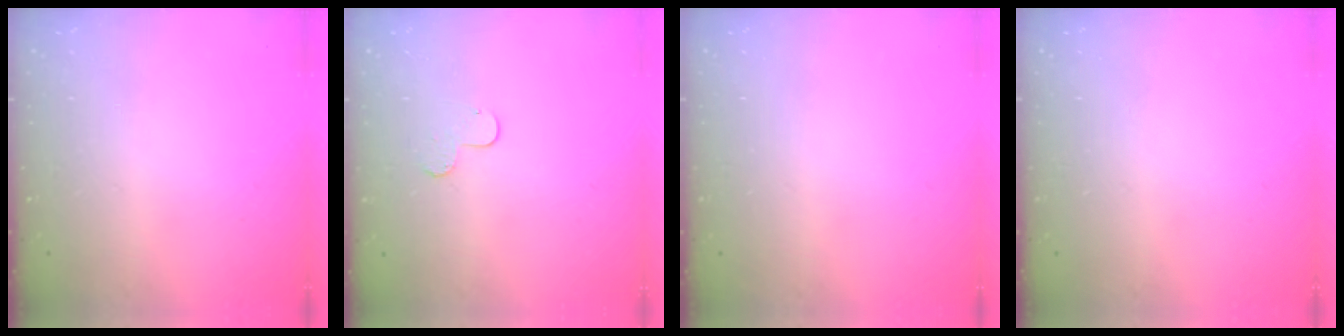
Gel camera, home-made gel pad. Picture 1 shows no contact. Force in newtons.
{"total": 5.2, "press": 5.1, "slide": 0.5}
{"total": 0.0}
{"total": 0.0}